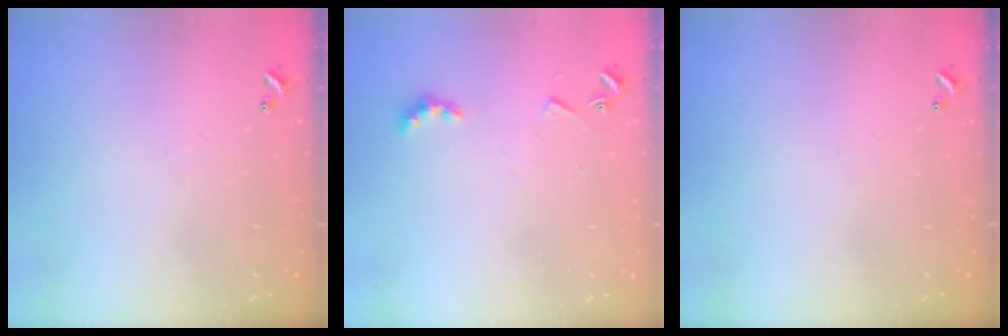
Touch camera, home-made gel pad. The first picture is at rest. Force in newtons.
{"total": 4.0, "press": 3.9, "slide": 0.7}
{"total": 0.0}